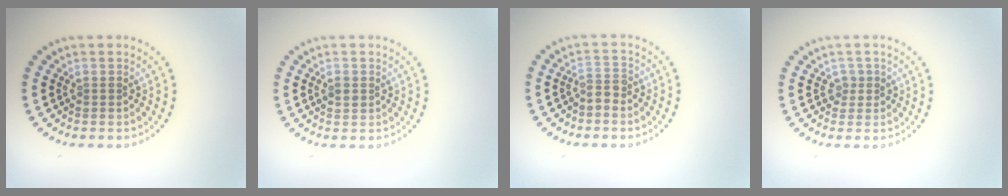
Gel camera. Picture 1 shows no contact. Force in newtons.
{"total": 1.1, "press": 1.1, "slide": 0.2}
{"total": 1.8, "press": 1.4, "slide": 1.2}
{"total": 1.1, "press": 0.8, "slide": 0.7}